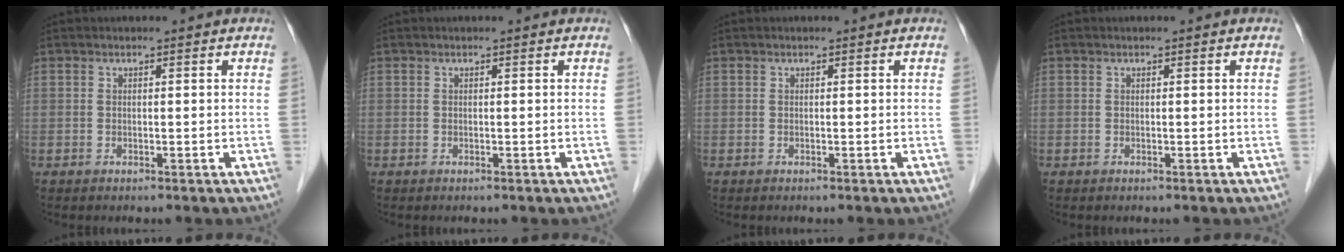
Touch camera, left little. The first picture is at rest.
{"total": 0.0}
{"total": 0.0}
{"total": 0.0}